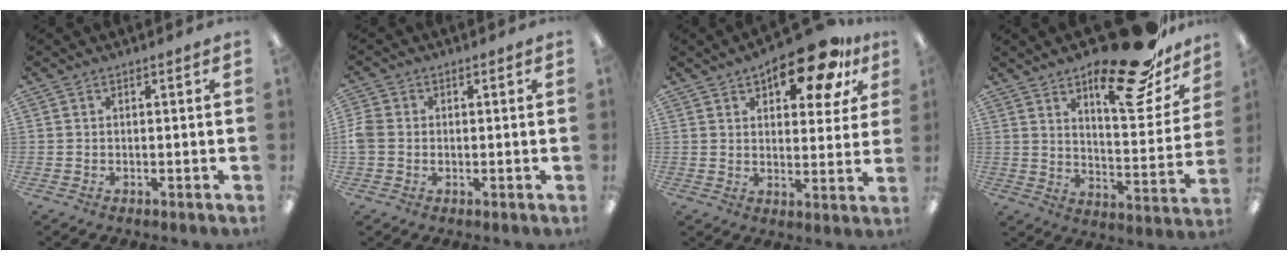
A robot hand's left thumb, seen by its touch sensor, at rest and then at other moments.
{"total": 4.0, "force": [-0.2, 3.3, 2.2], "torque": [-0.039, 0.002, -0.005]}
{"total": 14.5, "force": [9.1, 6.0, 9.5], "torque": [-0.116, -0.045, 0.148]}
{"total": 22.7, "force": [15.9, 7.7, 14.4], "torque": [-0.204, -0.098, 0.256]}